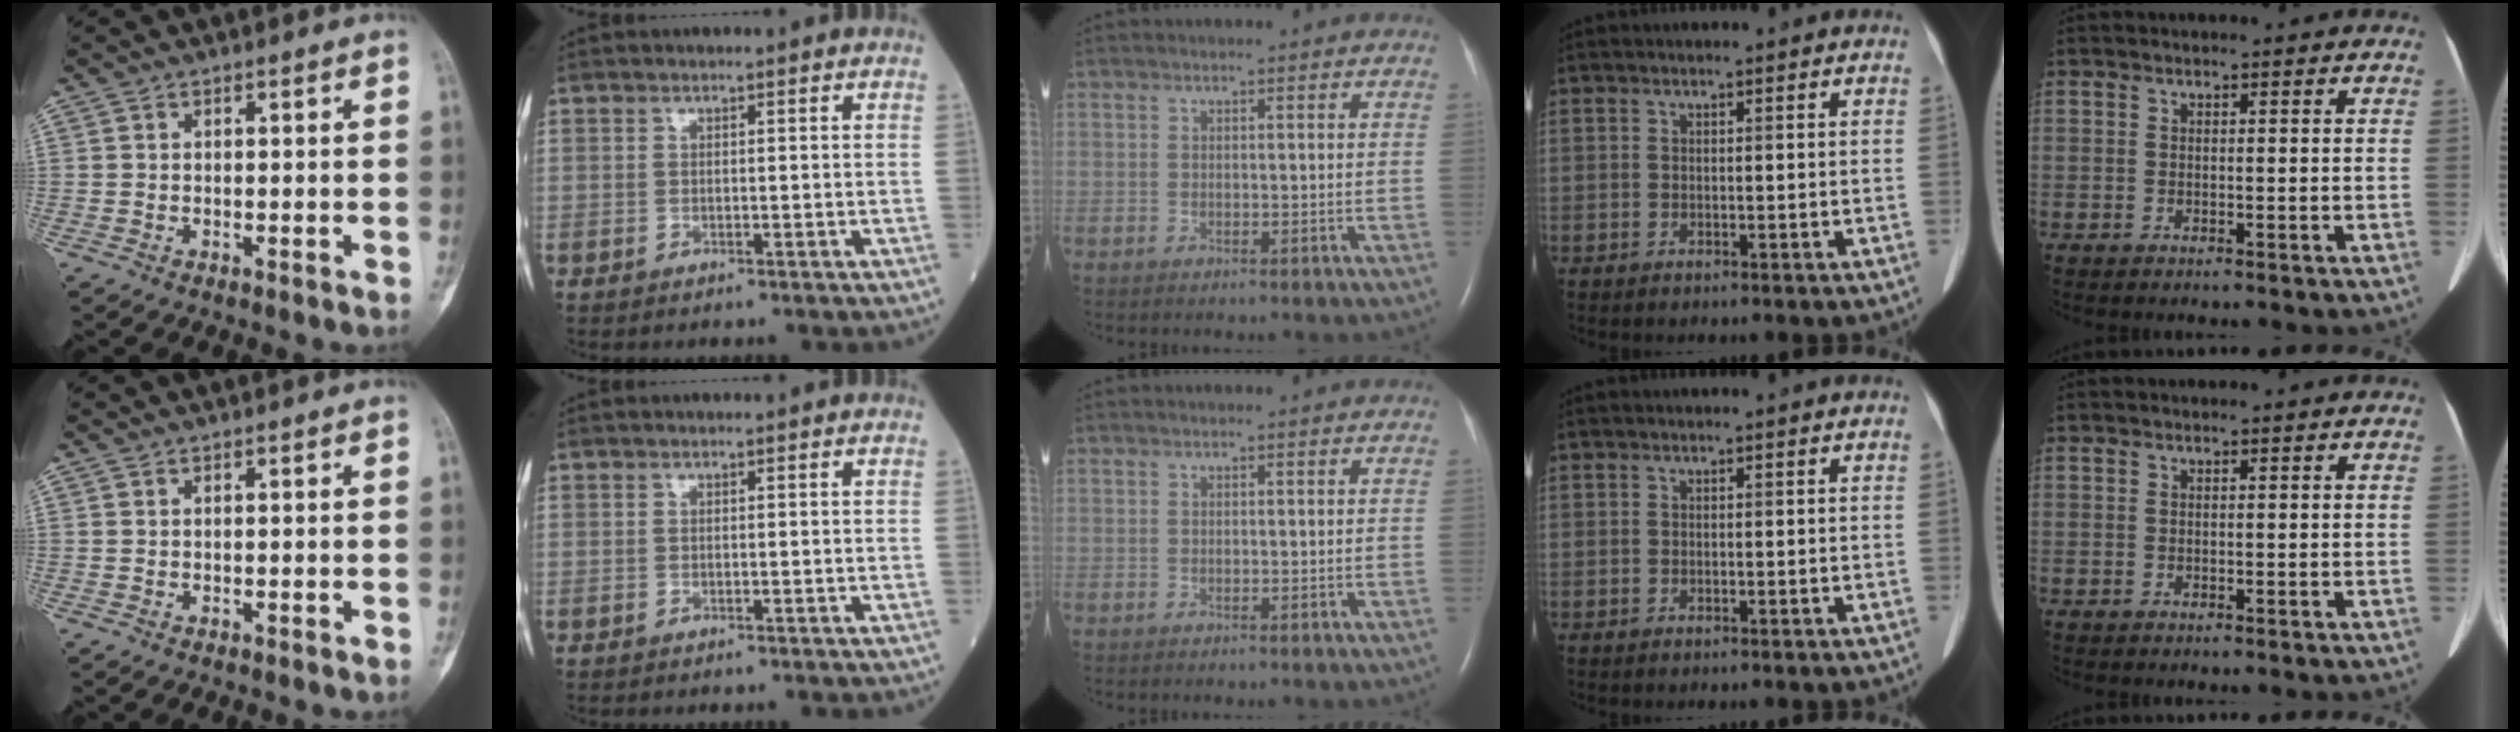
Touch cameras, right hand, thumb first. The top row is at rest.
{}